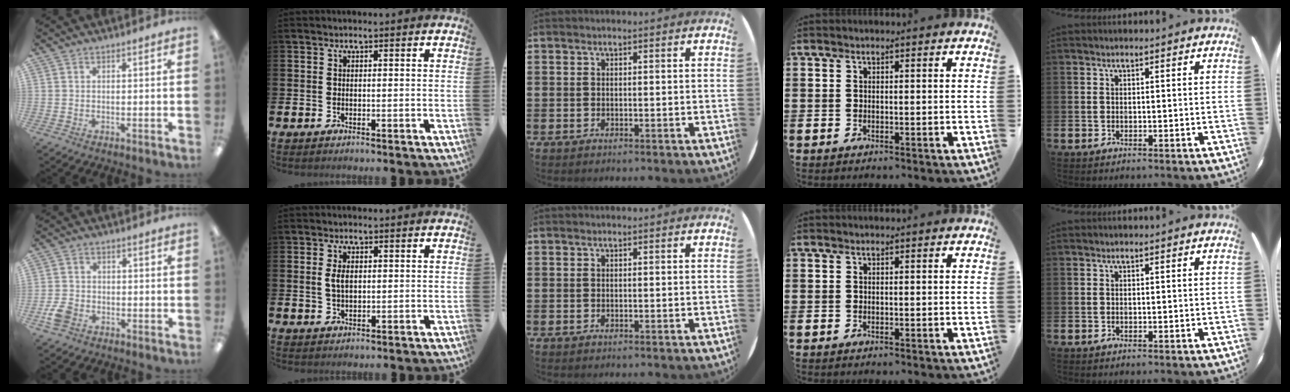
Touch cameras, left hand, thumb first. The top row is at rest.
{"thumb": {"total": 4.7, "force": [-2.3, 3.4, 2.4], "torque": [-0.047, 0.012, -0.042]}, "index": {"total": 2.5, "force": [0.8, 1.3, 2.0], "torque": [-0.031, 0.002, 0.010]}}